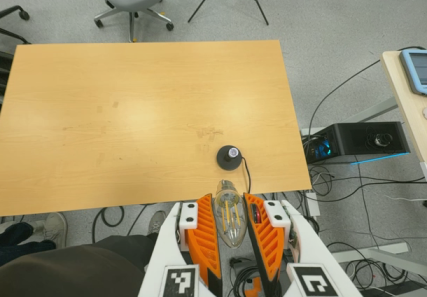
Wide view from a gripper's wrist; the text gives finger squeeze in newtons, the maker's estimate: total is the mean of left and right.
{"total": 8.4, "left": 7.6, "right": 9.1}